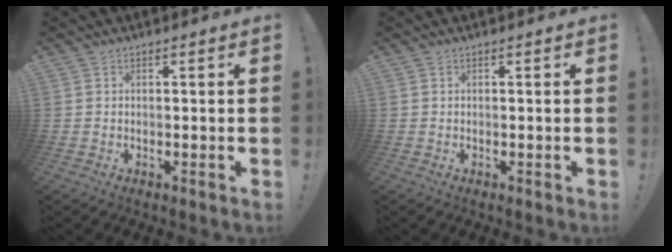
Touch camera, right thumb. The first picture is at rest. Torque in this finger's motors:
{"motor_torque": [0.00, 0.00, -0.03, -0.03, 0.00]}